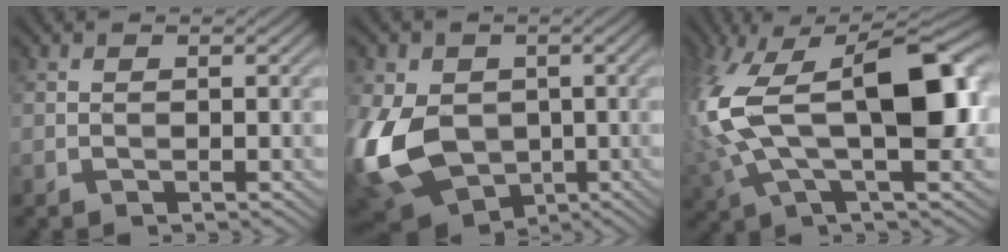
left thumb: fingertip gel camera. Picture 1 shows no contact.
{"total": 13.6, "force": [-1.9, 10.1, 8.8], "torque": [-0.232, -0.024, -0.041]}
{"total": 17.5, "force": [1.4, 7.9, 15.5], "torque": [-0.333, 0.003, 0.025]}